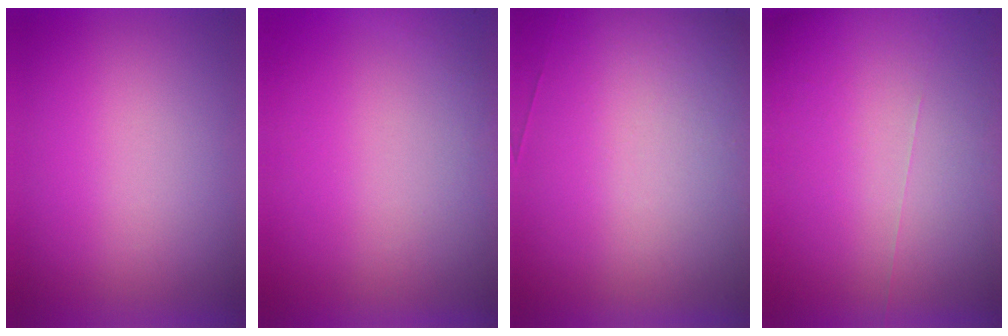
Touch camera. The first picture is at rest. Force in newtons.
{"total": 4.8}
{"total": 4.7}
{"total": 5.7}